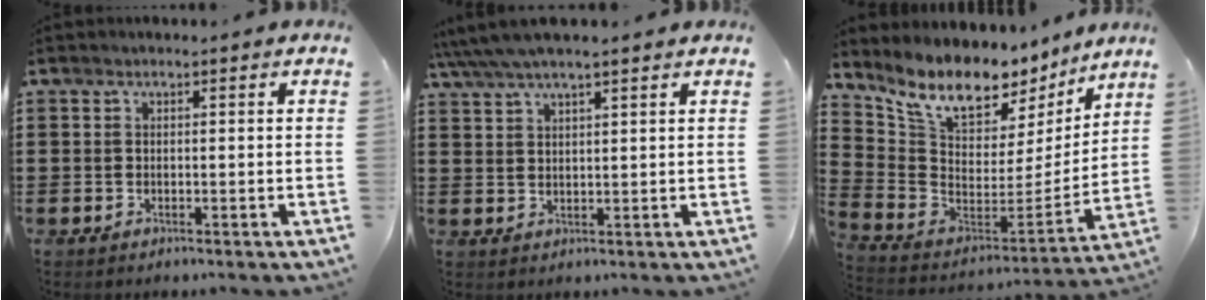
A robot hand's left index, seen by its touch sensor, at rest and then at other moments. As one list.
[{"total": 3.7, "force": [3.1, 0.4, 1.9], "torque": [-0.046, -0.002, 0.056]}, {"total": 10.6, "force": [8.8, 4.0, 4.3], "torque": [-0.127, -0.064, 0.156]}]